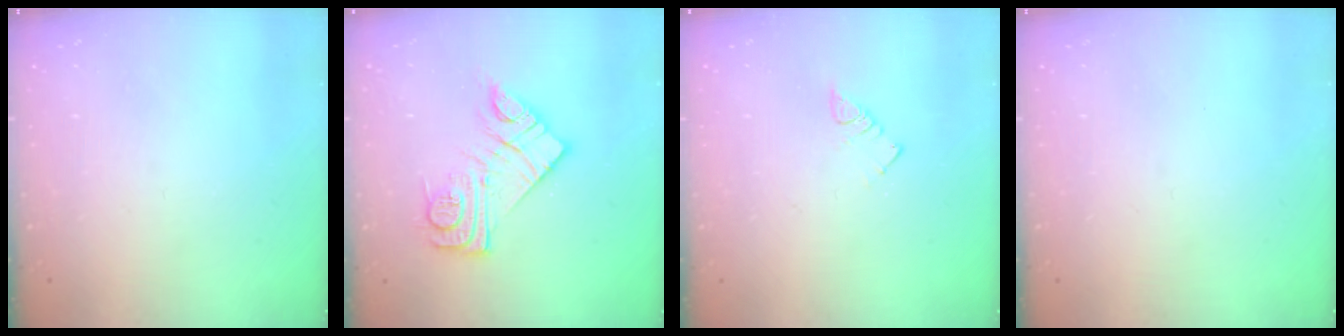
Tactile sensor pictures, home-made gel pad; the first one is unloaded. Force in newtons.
{"total": 13.6, "press": 13.6, "slide": 0.9}
{"total": 3.1, "press": 3.1, "slide": 0.3}
{"total": 0.0}